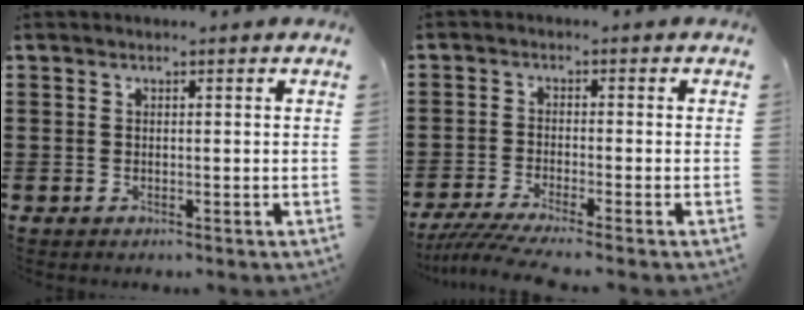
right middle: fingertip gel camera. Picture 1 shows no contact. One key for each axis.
{"total": 3.6, "fx": -3.1, "fy": -0.2, "fz": 1.8, "tx": -0.045, "ty": -0.014, "tz": -0.065}